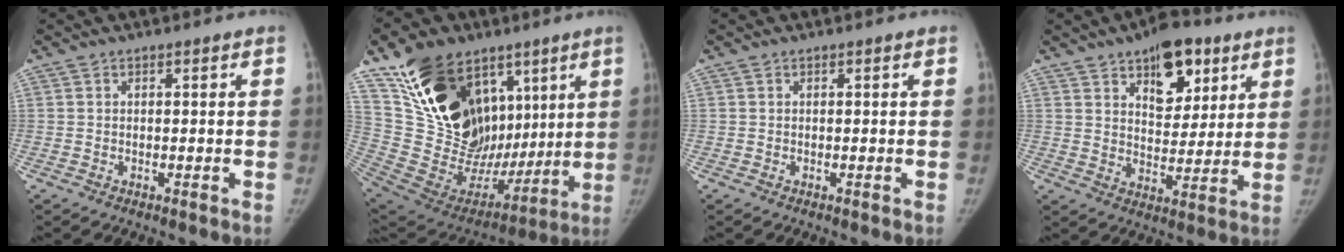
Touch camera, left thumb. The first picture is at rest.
{"total": 30.0, "force": [13.0, 19.2, 19.0], "torque": [-0.293, -0.010, 0.248]}
{"total": 0.0}
{"total": 13.4, "force": [7.3, 7.2, 8.6], "torque": [-0.078, -0.033, 0.110]}